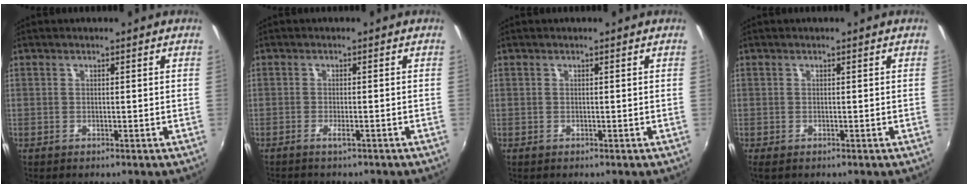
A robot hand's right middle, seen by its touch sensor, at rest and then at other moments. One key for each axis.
{"total": 1.6, "fx": -1.4, "fy": 0.1, "fz": 0.8, "tx": -0.020, "ty": 0.003, "tz": -0.025}
{"total": 0.0}
{"total": 0.9, "fx": -0.5, "fy": 0.4, "fz": 0.6, "tx": -0.014, "ty": -0.004, "tz": -0.006}